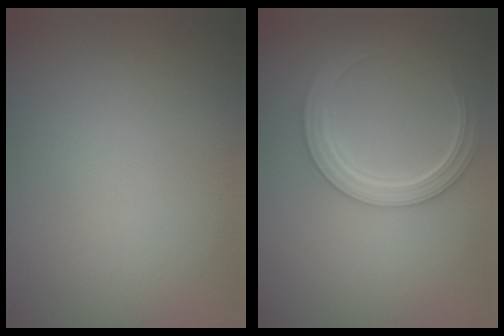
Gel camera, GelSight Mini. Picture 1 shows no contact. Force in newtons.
{"total": 4.7, "press": 3.7, "slide": 2.9}